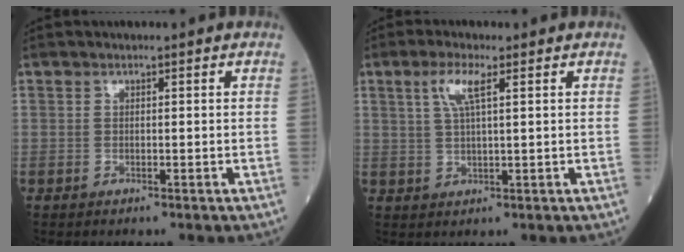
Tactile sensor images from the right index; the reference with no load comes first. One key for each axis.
{"total": 4.4, "fx": 1.9, "fy": 0.5, "fz": 3.9, "tx": -0.088, "ty": 0.006, "tz": 0.040}